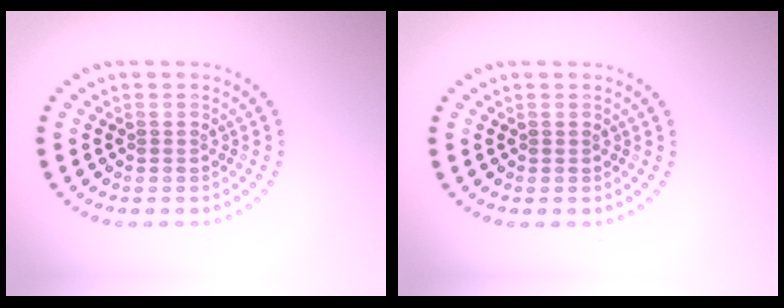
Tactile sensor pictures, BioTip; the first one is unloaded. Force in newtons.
{"total": 0.0}